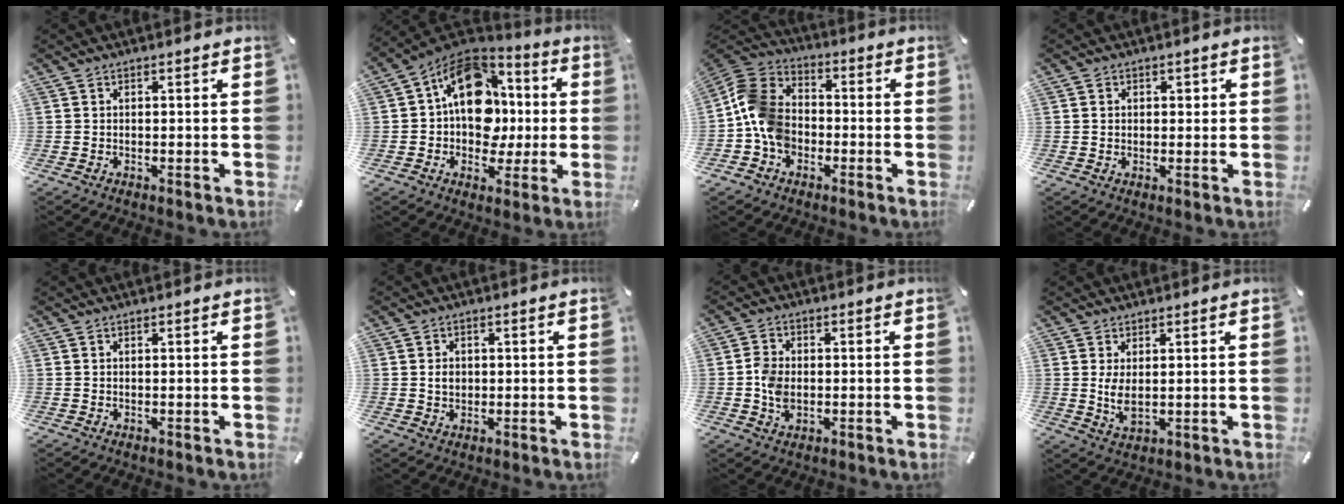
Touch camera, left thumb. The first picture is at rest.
{"total": 17.8, "force": [1.7, 13.9, 11.0], "torque": [-0.164, -0.001, 0.038]}
{"total": 11.4, "force": [-3.7, 9.3, 5.6], "torque": [-0.134, 0.033, -0.069]}
{"total": 2.2, "force": [0.3, 2.1, 0.8], "torque": [-0.003, 0.001, -0.002]}
{"total": 0.0}
{"total": 2.8, "force": [0.1, 2.3, 1.5], "torque": [-0.024, 0.002, -0.001]}
{"total": 5.7, "force": [-0.8, 4.4, 3.6], "torque": [-0.084, 0.003, -0.016]}
{"total": 4.8, "force": [0.8, 2.2, 4.2], "torque": [-0.094, -0.009, 0.010]}